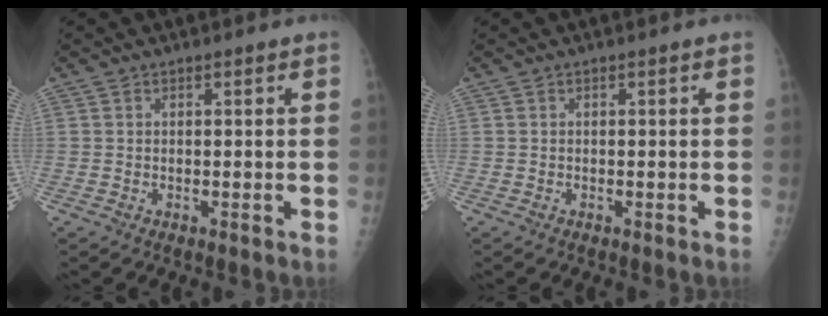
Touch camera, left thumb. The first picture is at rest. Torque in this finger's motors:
{"motor_torque": [0.04, -0.03, -0.03, -0.03, 0.00]}